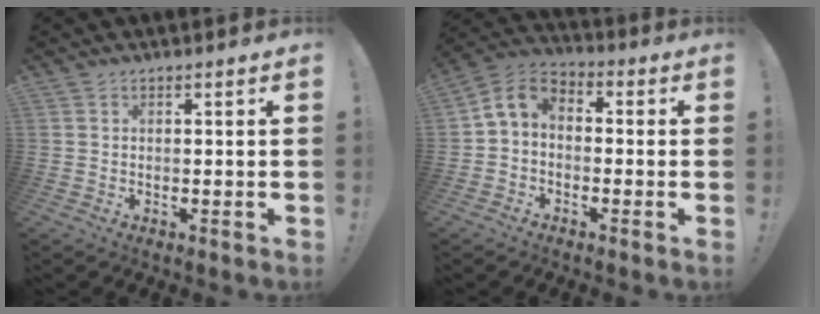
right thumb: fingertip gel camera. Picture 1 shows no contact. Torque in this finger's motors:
{"motor_torque": [0.03, 0.05, -0.03, -0.02, 0.04]}